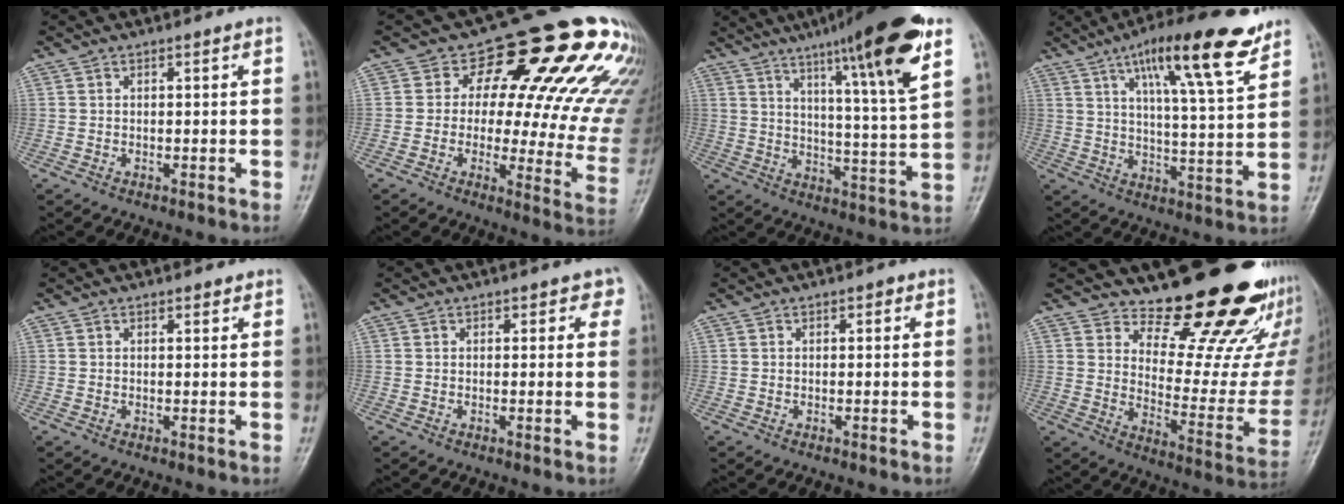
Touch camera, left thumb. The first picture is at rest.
{"total": 22.8, "force": [10.7, 10.8, 17.0], "torque": [-0.172, -0.025, 0.121]}
{"total": 19.1, "force": [10.7, 1.6, 15.7], "torque": [-0.222, -0.047, 0.157]}
{"total": 17.1, "force": [10.3, 3.6, 13.2], "torque": [-0.187, -0.042, 0.163]}
{"total": 1.0, "force": [0.8, 0.6, 0.4], "torque": [0.002, -0.004, 0.006]}
{"total": 2.3, "force": [1.1, 1.6, 1.2], "torque": [0.021, 0.000, 0.004]}
{"total": 0.8, "force": [0.2, 0.5, 0.5], "torque": [0.003, 0.002, -0.002]}
{"total": 21.7, "force": [17.5, 7.2, 10.5], "torque": [-0.089, -0.160, 0.232]}